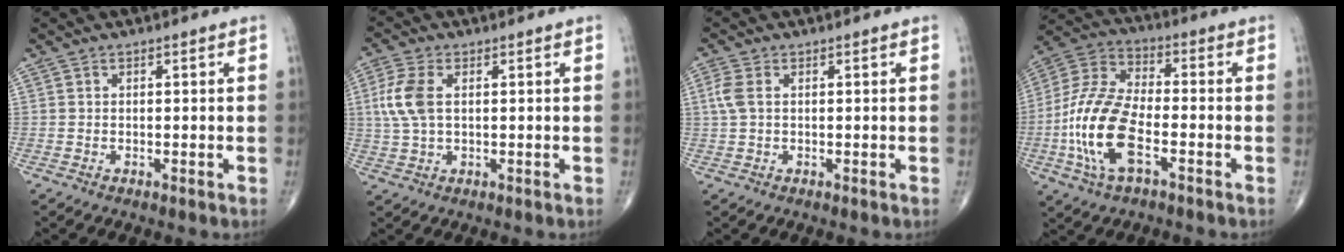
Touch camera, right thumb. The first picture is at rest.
{"total": 7.0, "force": [1.2, 3.8, 5.7], "torque": [-0.144, 0.008, 0.023]}
{"total": 3.1, "force": [0.6, 1.8, 2.5], "torque": [-0.078, 0.010, 0.012]}
{"total": 16.0, "force": [-4.9, 7.3, 13.3], "torque": [-0.285, 0.025, -0.094]}